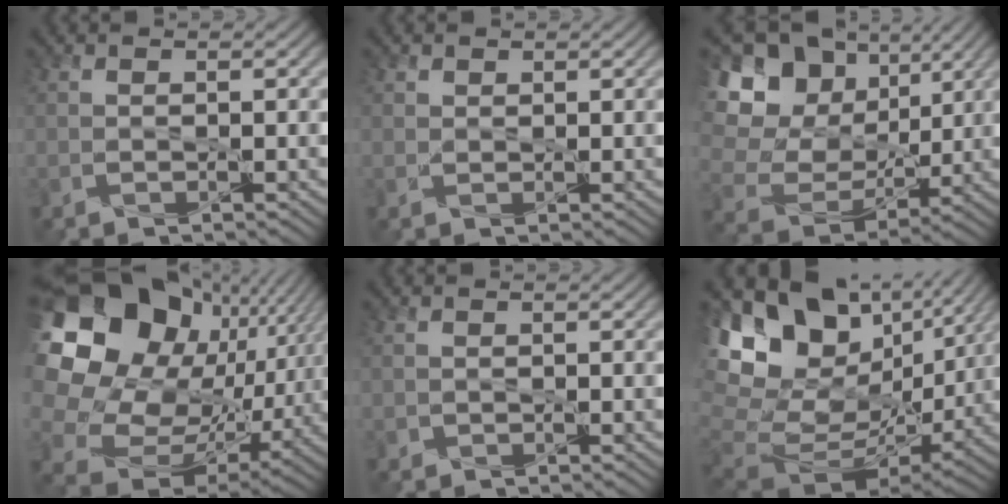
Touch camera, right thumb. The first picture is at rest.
{"total": 0.9, "force": [0.6, 0.6, 0.1], "torque": [-0.003, -0.002, 0.013]}
{"total": 16.3, "force": [5.7, 12.7, 8.5], "torque": [-0.256, 0.045, 0.134]}
{"total": 23.0, "force": [6.3, 17.7, 13.3], "torque": [-0.347, 0.005, 0.142]}
{"total": 0.5, "force": [-0.2, 0.5, 0.0], "torque": [0.002, -0.005, -0.005]}
{"total": 18.7, "force": [7.0, 12.5, 12.1], "torque": [-0.238, 0.013, 0.146]}